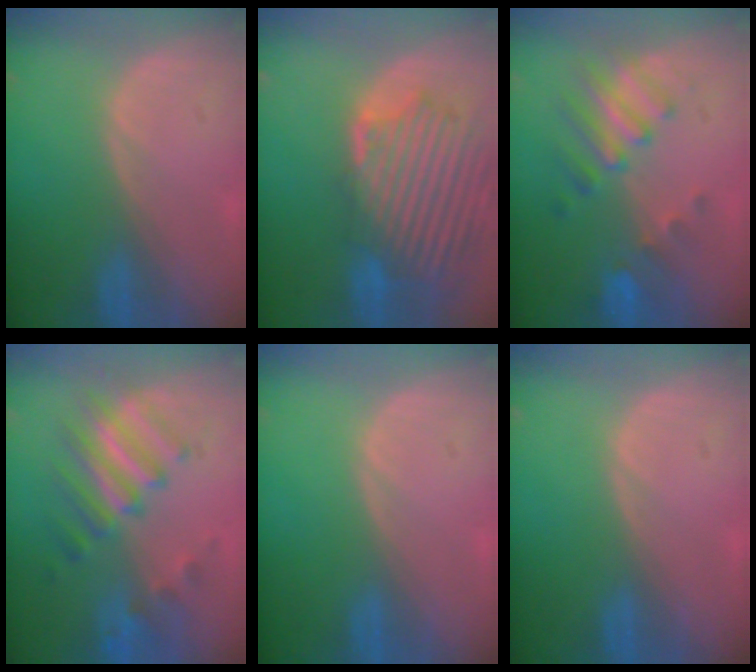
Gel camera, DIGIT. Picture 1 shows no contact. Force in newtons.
{"total": 13.4, "press": 11.6, "slide": 6.6}
{"total": 7.7, "press": 6.9, "slide": 3.3}
{"total": 7.9, "press": 7.8, "slide": 1.0}
{"total": 0.0}
{"total": 0.0}